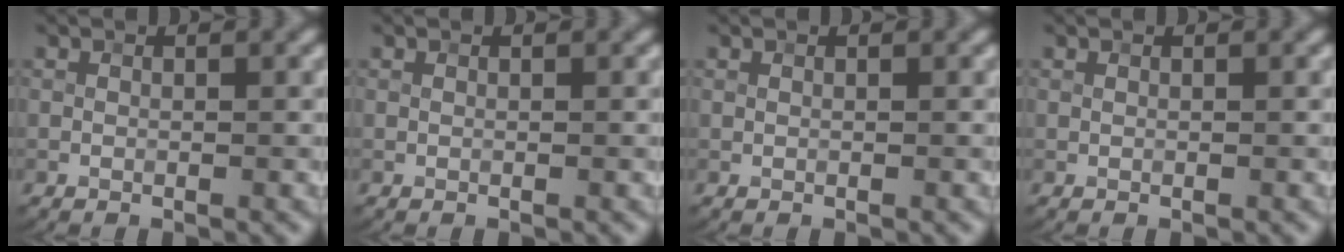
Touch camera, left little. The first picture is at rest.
{"total": 0.0}
{"total": 0.0}
{"total": 0.0}